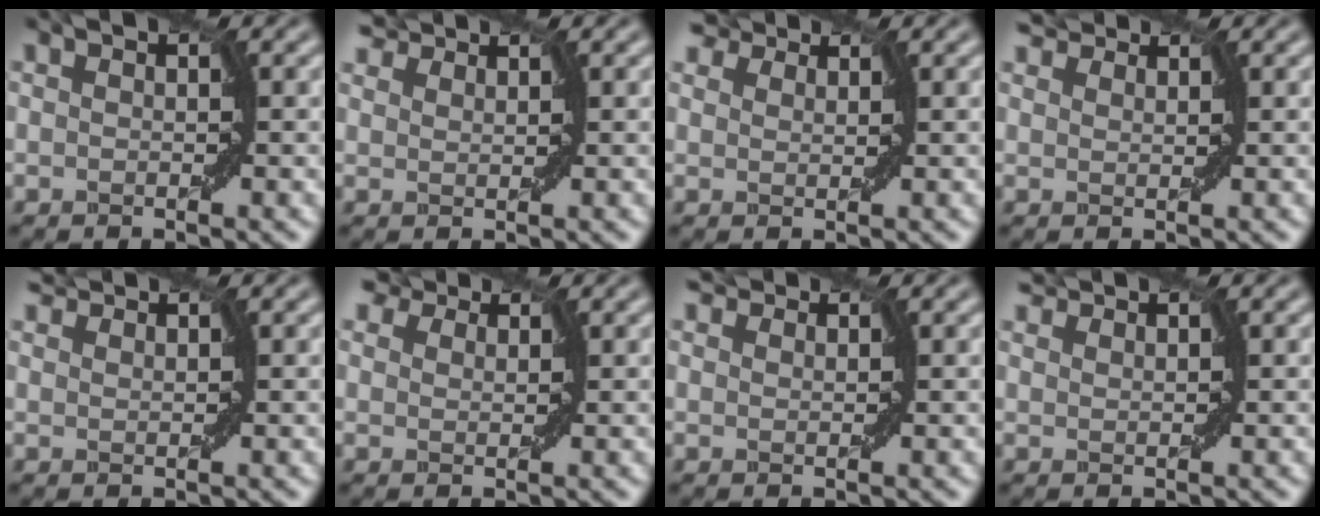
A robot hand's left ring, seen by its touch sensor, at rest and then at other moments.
{"total": 2.8, "force": [2.6, 0.7, 0.6], "torque": [-0.017, 0.010, 0.044]}
{"total": 3.8, "force": [3.2, 1.7, 1.3], "torque": [-0.034, 0.005, 0.050]}
{"total": 2.8, "force": [2.6, 0.7, 0.7], "torque": [-0.015, 0.008, 0.039]}
{"total": 2.2, "force": [2.2, 0.2, 0.4], "torque": [-0.009, 0.008, 0.038]}
{"total": 4.8, "force": [3.9, 2.2, 1.8], "torque": [-0.049, 0.009, 0.060]}
{"total": 2.0, "force": [1.9, 0.5, 0.4], "torque": [-0.009, 0.005, 0.030]}
{"total": 2.1, "force": [2.0, 0.2, 0.4], "torque": [-0.008, 0.007, 0.038]}